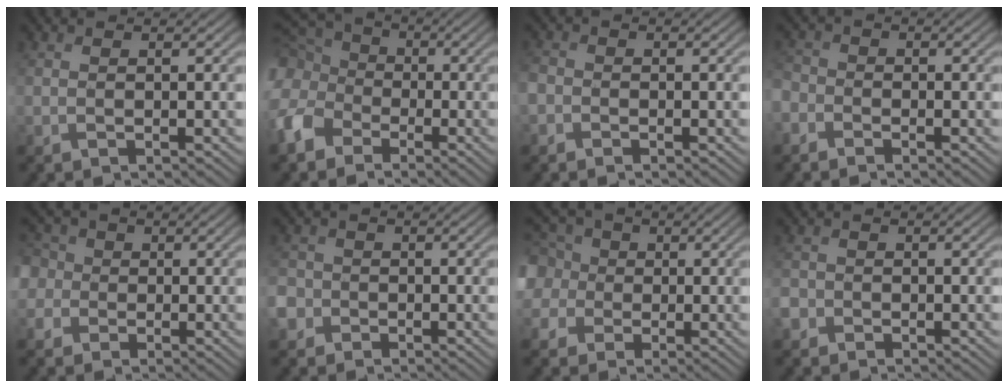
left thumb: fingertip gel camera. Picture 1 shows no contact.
{"total": 11.8, "force": [-3.1, 9.6, 6.1], "torque": [-0.195, -0.036, -0.071]}
{"total": 2.1, "force": [-1.1, 1.6, 0.6], "torque": [-0.018, -0.002, -0.033]}
{"total": 2.9, "force": [-1.9, 2.0, 0.8], "torque": [-0.031, -0.002, -0.052]}
{"total": 6.8, "force": [0.1, 6.2, 2.7], "torque": [-0.097, 0.013, -0.032]}
{"total": 3.8, "force": [-1.6, 3.3, 0.9], "torque": [-0.028, -0.006, -0.048]}
{"total": 9.4, "force": [0.8, 8.3, 4.2], "torque": [-0.153, 0.011, -0.008]}
{"total": 2.0, "force": [-1.1, 1.7, 0.4], "torque": [-0.010, -0.004, -0.029]}